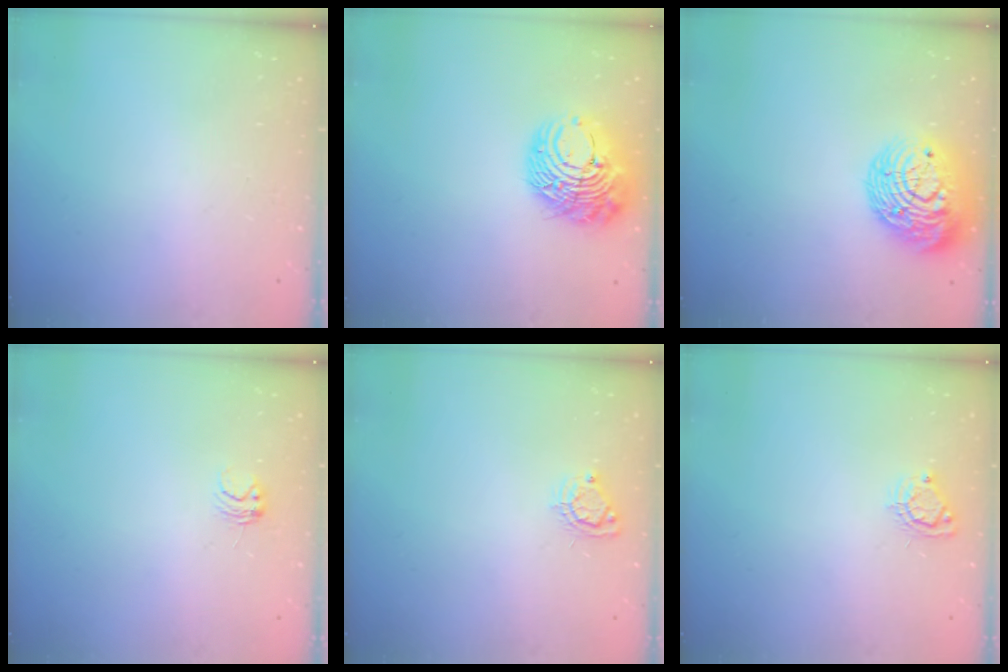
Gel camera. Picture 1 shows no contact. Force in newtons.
{"total": 12.4, "press": 12.3, "slide": 1.6}
{"total": 15.9, "press": 15.8, "slide": 1.2}
{"total": 3.5, "press": 3.4, "slide": 0.4}
{"total": 6.8, "press": 6.8, "slide": 0.5}
{"total": 6.8, "press": 6.8, "slide": 0.5}